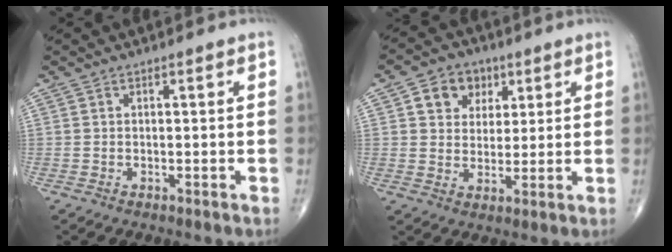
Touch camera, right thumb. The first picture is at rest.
{"total": 8.0, "force": [3.3, 6.4, 3.5], "torque": [-0.017, -0.007, 0.049]}